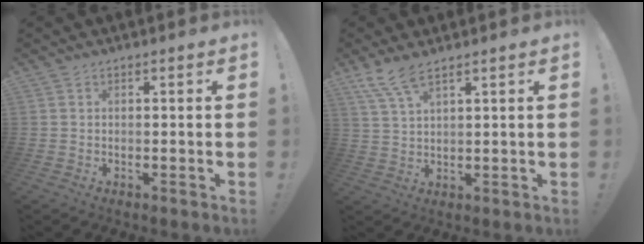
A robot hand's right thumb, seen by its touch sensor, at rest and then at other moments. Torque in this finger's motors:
{"motor_torque": [0.63, 0.62, 0.27, 0.64, 0.00]}